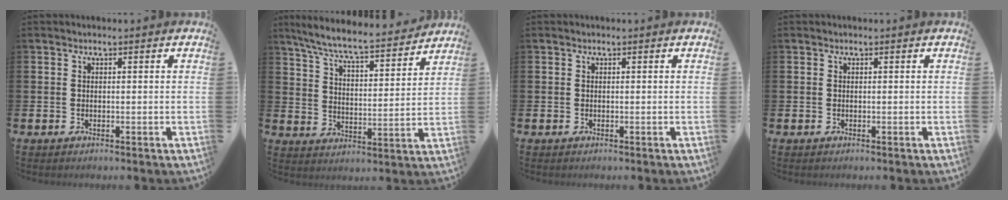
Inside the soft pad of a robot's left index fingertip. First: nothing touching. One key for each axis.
{"total": 7.7, "fx": 7.2, "fy": 0.6, "fz": 2.8, "tx": -0.086, "ty": -0.049, "tz": 0.122}
{"total": 0.0}
{"total": 0.0}